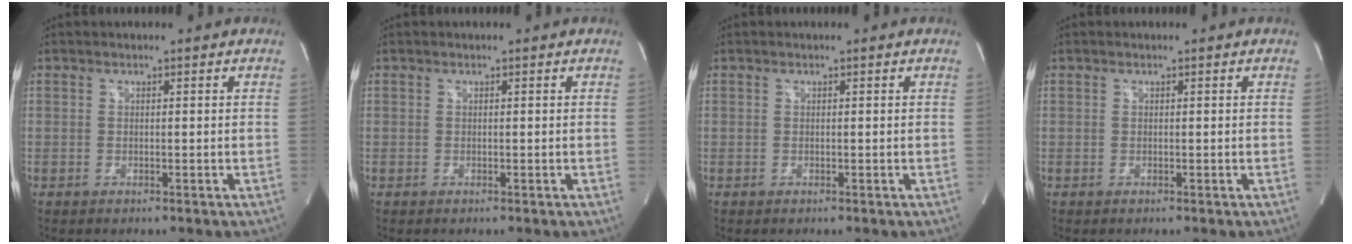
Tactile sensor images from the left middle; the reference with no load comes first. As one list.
[{"total": 0.0}, {"total": 0.0}, {"total": 0.0}]